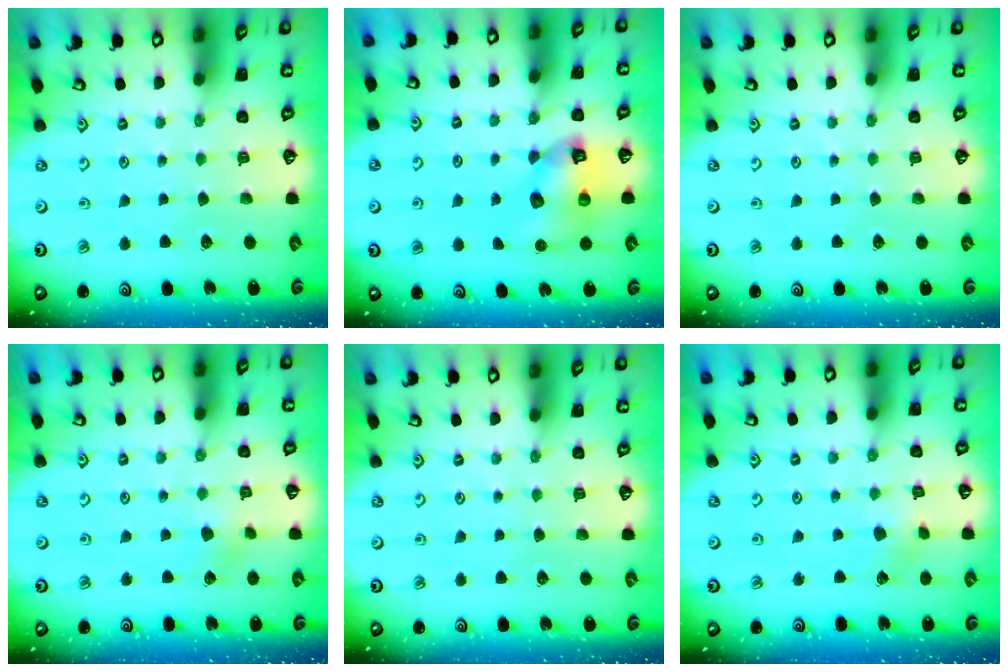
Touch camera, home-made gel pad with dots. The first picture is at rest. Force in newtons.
{"total": 10.6, "press": 10.4, "slide": 1.8}
{"total": 0.0}
{"total": 1.8, "press": 1.8, "slide": 0.2}
{"total": 0.0}
{"total": 2.5, "press": 2.4, "slide": 0.7}